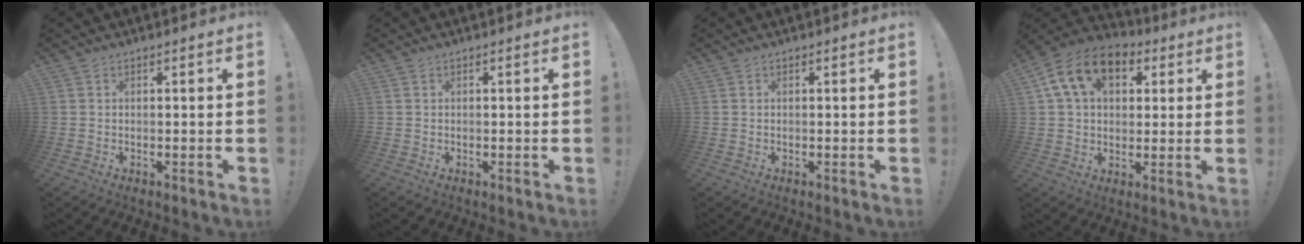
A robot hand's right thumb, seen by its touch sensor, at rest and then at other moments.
{"total": 0.0}
{"total": 0.0}
{"total": 15.2, "force": [5.9, 10.4, 9.3], "torque": [-0.153, -0.006, 0.112]}